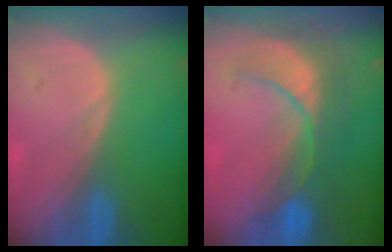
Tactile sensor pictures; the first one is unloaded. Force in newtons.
{"total": 8.4, "press": 8.1, "slide": 2.3}